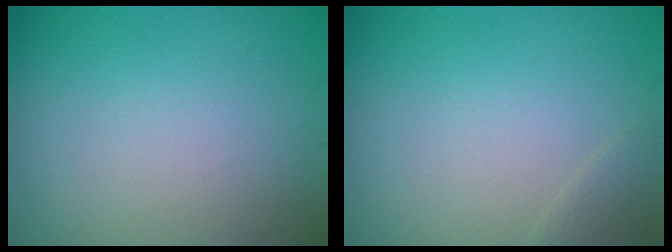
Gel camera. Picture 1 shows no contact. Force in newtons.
{"total": 1.1, "press": 1.1, "slide": 0.0}